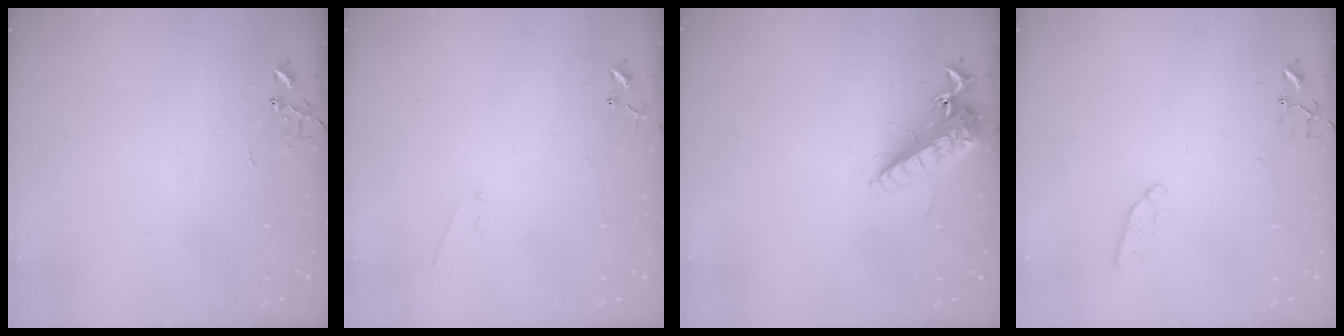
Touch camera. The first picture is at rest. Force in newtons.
{"total": 4.2, "press": 4.2, "slide": 0.6}
{"total": 14.6, "press": 14.4, "slide": 2.8}
{"total": 5.9, "press": 5.8, "slide": 0.8}